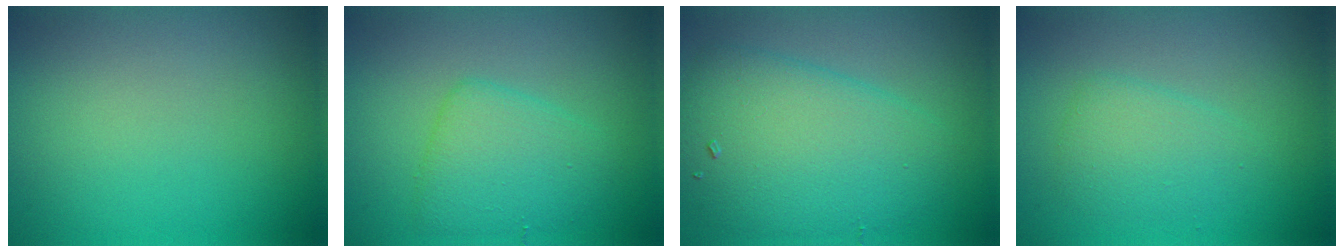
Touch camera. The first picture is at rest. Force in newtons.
{"total": 3.8, "press": 3.8, "slide": 0.2}
{"total": 7.1, "press": 7.1, "slide": 0.1}
{"total": 2.6, "press": 2.6, "slide": 0.1}